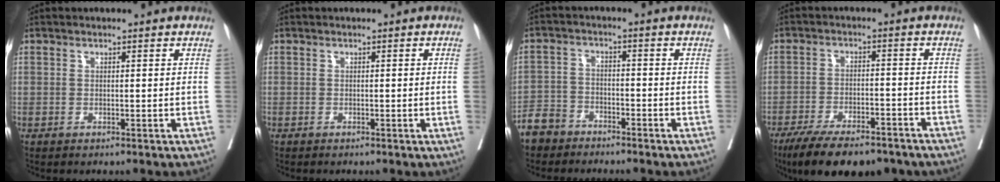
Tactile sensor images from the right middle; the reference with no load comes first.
{"total": 1.0, "force": [-0.1, -0.5, 0.8], "torque": [-0.008, -0.002, -0.001]}
{"total": 5.5, "force": [-4.7, 2.8, 0.4], "torque": [-0.016, -0.006, -0.098]}
{"total": 14.3, "force": [-11.2, 4.2, 7.8], "torque": [-0.131, -0.012, -0.173]}